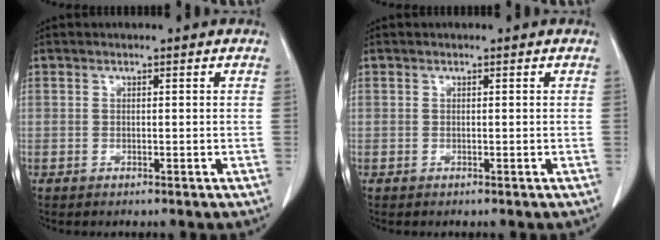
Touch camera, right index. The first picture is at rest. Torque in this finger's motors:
{"motor_torque": [0.00, 0.00, 0.00, 0.00]}